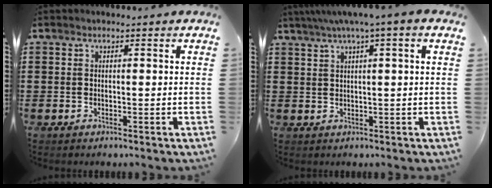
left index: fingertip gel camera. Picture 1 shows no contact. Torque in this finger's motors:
{"motor_torque": [1.64, -0.49, 1.05, 0.21]}